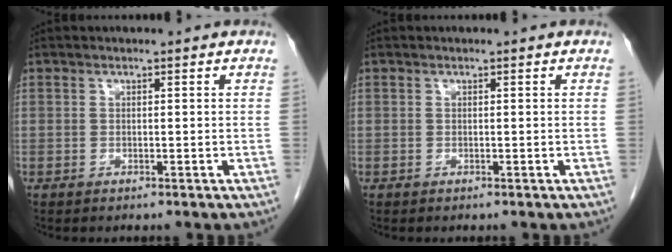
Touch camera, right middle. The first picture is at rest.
{"total": 0.0}